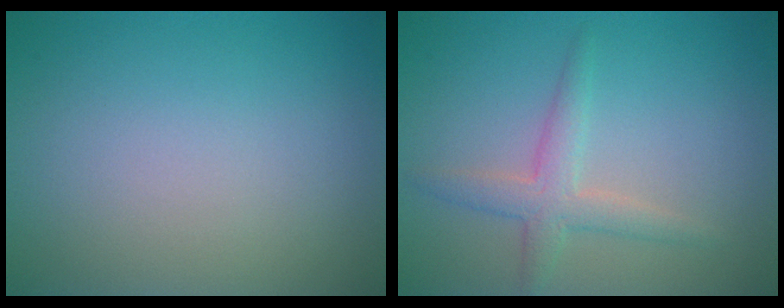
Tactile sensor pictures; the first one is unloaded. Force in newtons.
{"total": 2.6, "press": 2.6, "slide": 0.1}